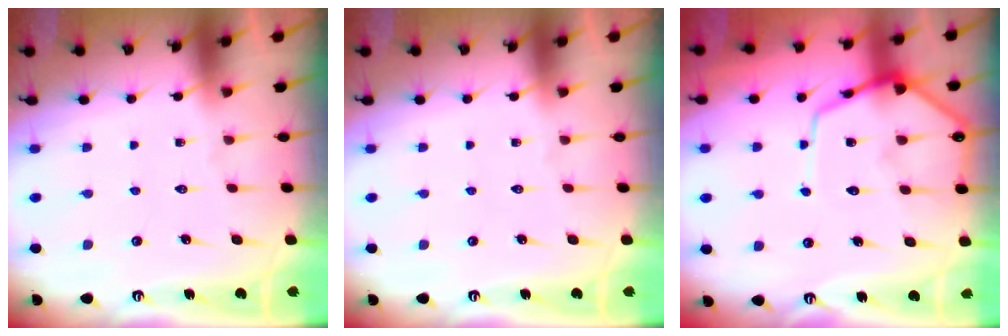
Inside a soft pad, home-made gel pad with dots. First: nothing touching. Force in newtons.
{"total": 0.0}
{"total": 10.4, "press": 10.4, "slide": 1.1}